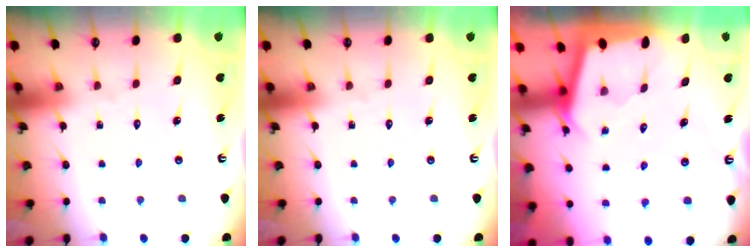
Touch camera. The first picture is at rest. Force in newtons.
{"total": 0.0}
{"total": 2.0, "press": 2.0, "slide": 0.2}